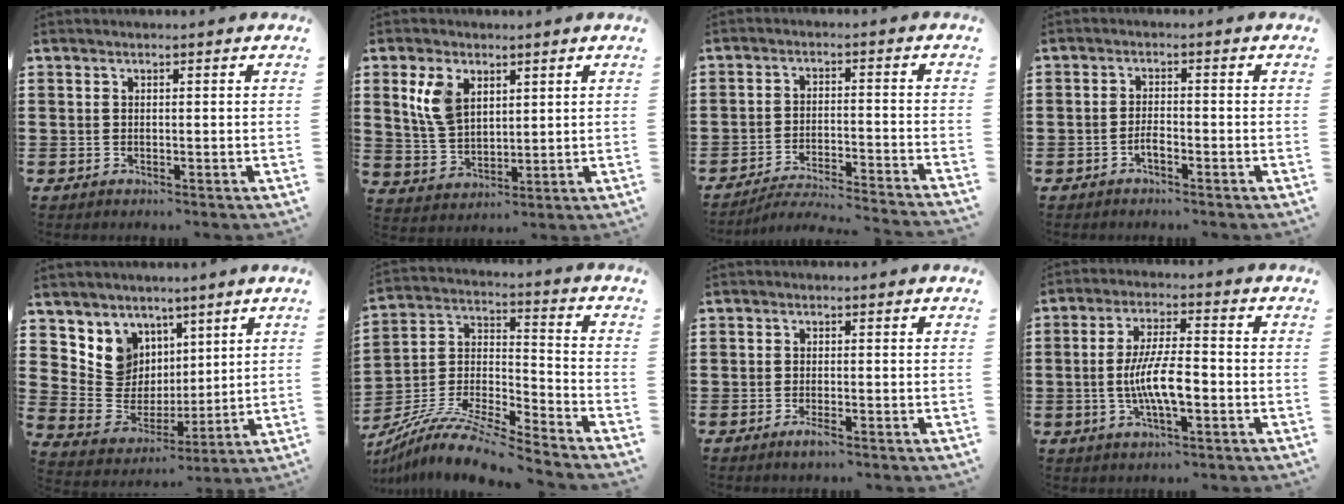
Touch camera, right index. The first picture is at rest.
{"total": 7.1, "force": [3.1, 4.3, 4.7], "torque": [-0.121, 0.006, 0.054]}
{"total": 4.2, "force": [-4.1, -0.2, 1.1], "torque": [-0.031, -0.007, -0.085]}
{"total": 2.0, "force": [-1.2, 0.6, 1.5], "torque": [-0.028, 0.002, -0.023]}
{"total": 8.2, "force": [3.4, 7.4, 1.1], "torque": [-0.070, -0.033, 0.071]}
{"total": 9.9, "force": [-9.1, 1.1, 3.8], "torque": [-0.079, 0.011, -0.186]}
{"total": 1.5, "force": [-0.9, 0.2, 1.2], "torque": [-0.028, -0.007, -0.018]}
{"total": 8.0, "force": [-1.5, 2.3, 7.5], "torque": [-0.156, -0.002, -0.035]}